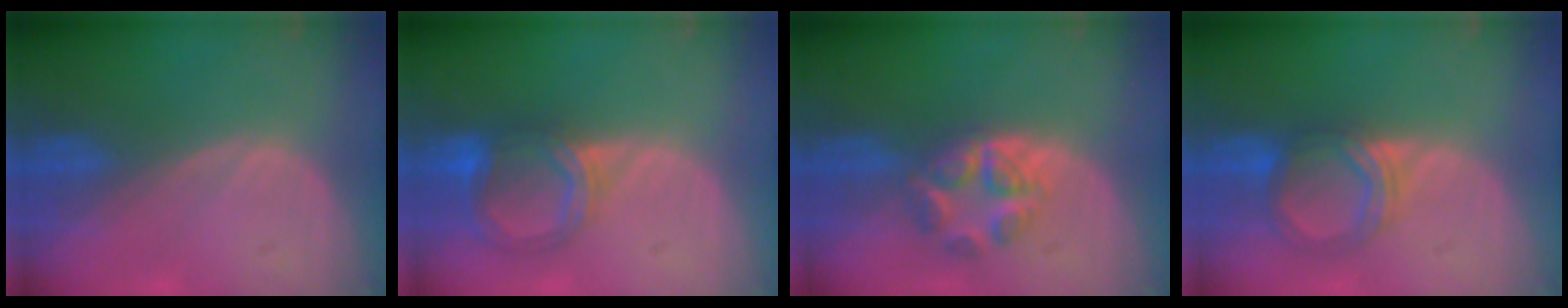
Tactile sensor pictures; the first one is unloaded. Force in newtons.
{"total": 6.2, "press": 5.7, "slide": 2.5}
{"total": 5.4, "press": 5.2, "slide": 1.5}
{"total": 5.5, "press": 5.2, "slide": 1.7}